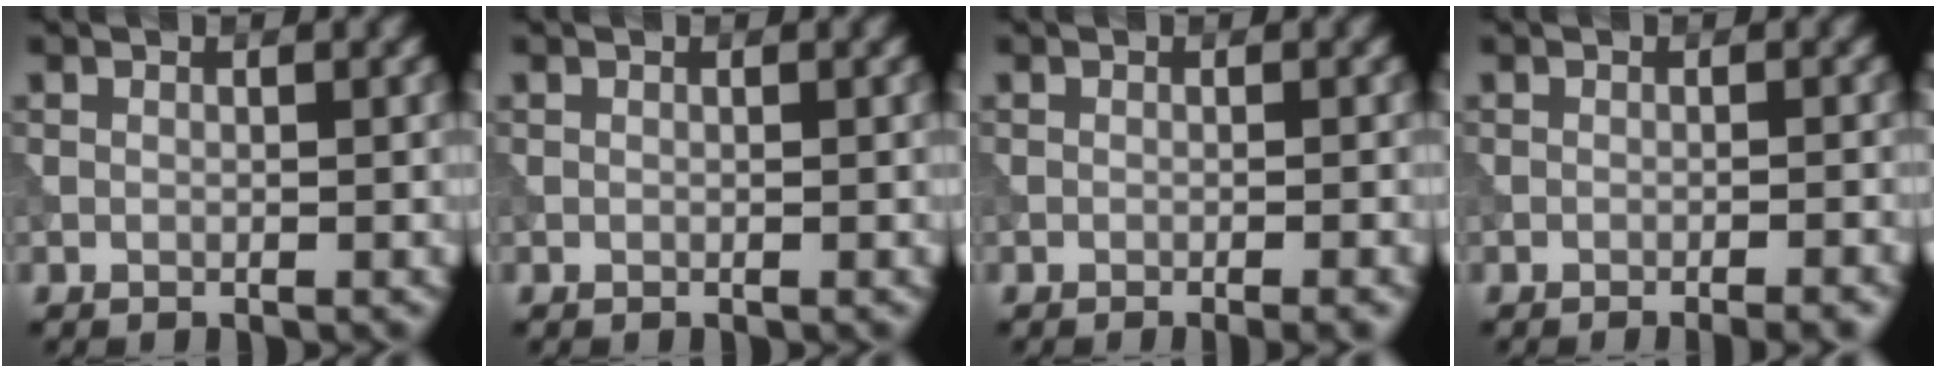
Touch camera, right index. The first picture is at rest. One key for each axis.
{"total": 0.0}
{"total": 1.8, "fx": -0.9, "fy": 0.5, "fz": 1.5, "tx": -0.014, "ty": 0.000, "tz": -0.012}
{"total": 2.4, "fx": -1.5, "fy": 0.6, "fz": 1.7, "tx": -0.015, "ty": 0.009, "tz": -0.024}